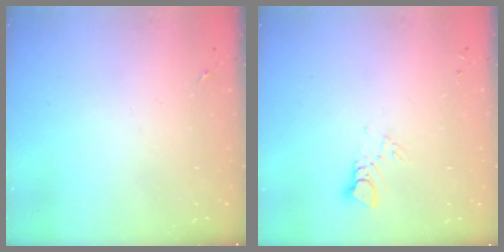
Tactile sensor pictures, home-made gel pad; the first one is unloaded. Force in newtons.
{"total": 2.9, "press": 2.9, "slide": 0.2}